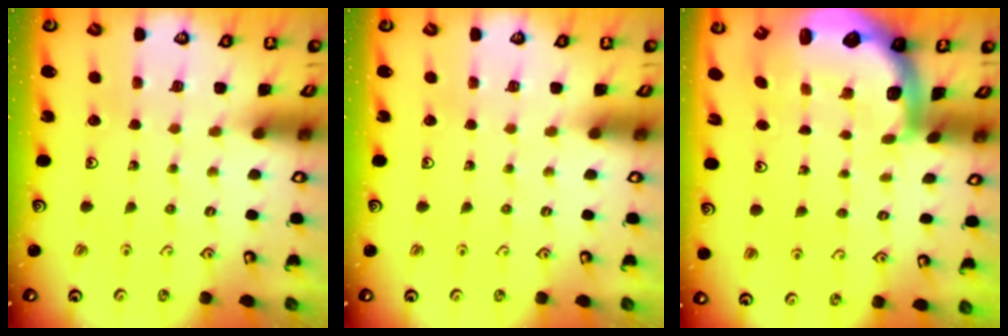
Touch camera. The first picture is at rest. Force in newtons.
{"total": 0.0}
{"total": 3.6, "press": 3.4, "slide": 1.2}